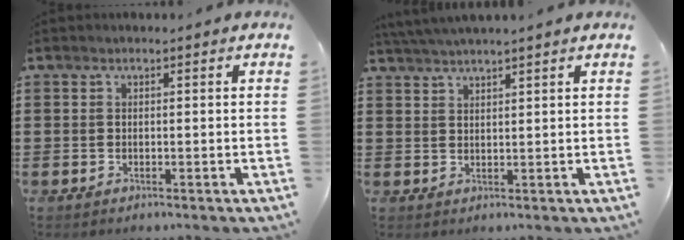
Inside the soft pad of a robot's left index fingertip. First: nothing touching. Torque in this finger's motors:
{"motor_torque": [-0.48, 0.46, 0.59, 0.21]}